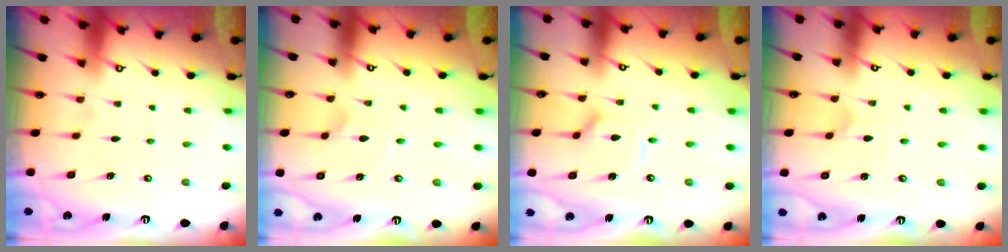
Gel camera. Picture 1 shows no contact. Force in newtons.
{"total": 1.5, "press": 1.5, "slide": 0.0}
{"total": 6.0, "press": 6.0, "slide": 0.8}
{"total": 0.5, "press": 0.5, "slide": 0.0}